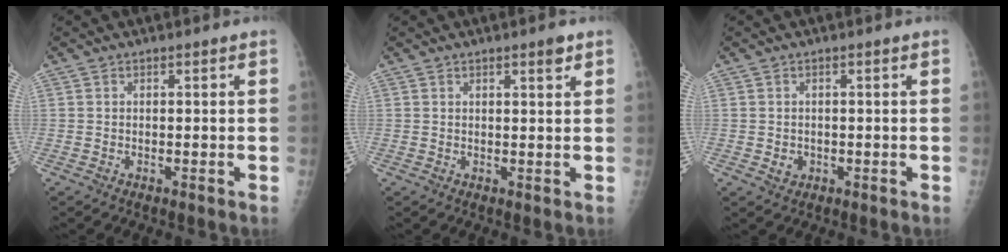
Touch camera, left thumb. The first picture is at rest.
{"total": 2.2, "force": [1.4, 0.5, 1.6], "torque": [-0.020, -0.008, 0.020]}
{"total": 1.8, "force": [-0.3, 1.6, 0.8], "torque": [-0.006, 0.001, 0.001]}